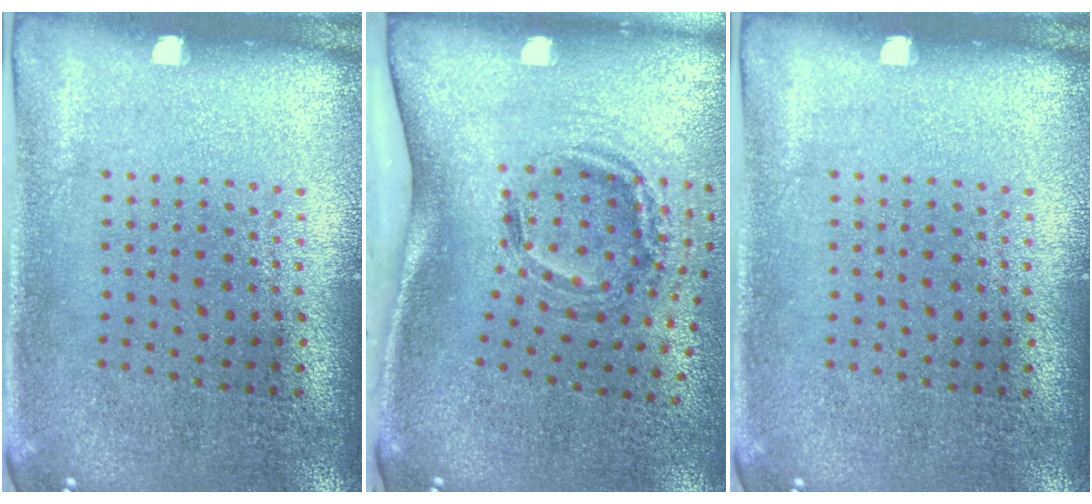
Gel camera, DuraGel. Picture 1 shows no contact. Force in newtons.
{"total": 2.0, "press": 1.2, "slide": 1.5}
{"total": 0.0}